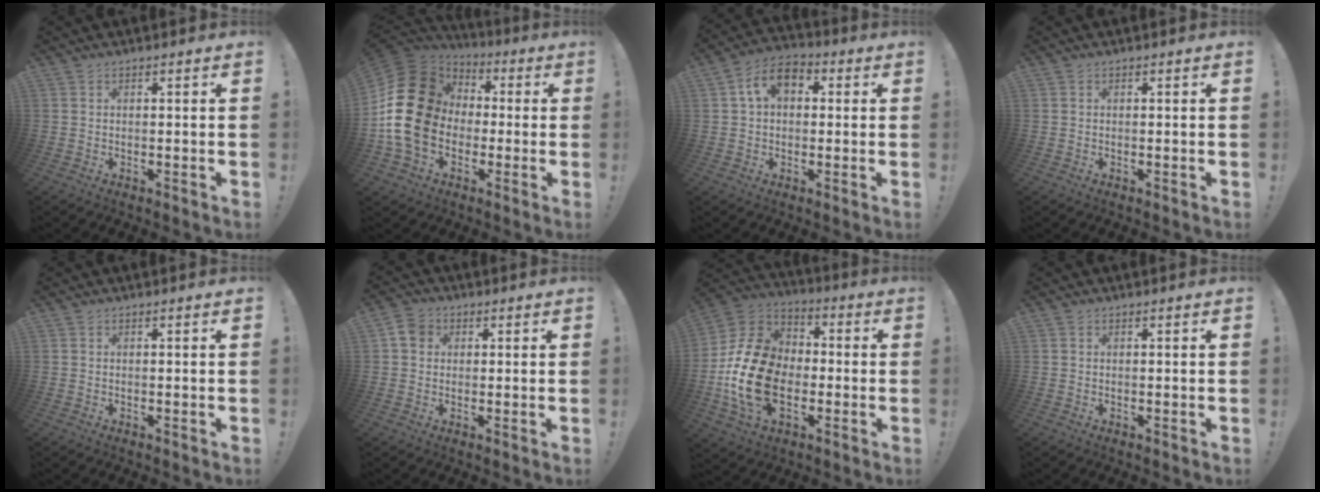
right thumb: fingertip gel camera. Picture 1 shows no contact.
{"total": 22.8, "force": [-0.6, 18.1, 13.9], "torque": [-0.256, 0.016, 0.011]}
{"total": 9.6, "force": [2.4, 6.6, 6.5], "torque": [-0.108, 0.016, 0.049]}
{"total": 0.0}
{"total": 0.0}
{"total": 5.2, "force": [1.4, 4.4, 2.4], "torque": [-0.037, 0.007, 0.029]}
{"total": 21.7, "force": [-4.5, 15.2, 14.8], "torque": [-0.277, 0.035, -0.064]}
{"total": 0.0}